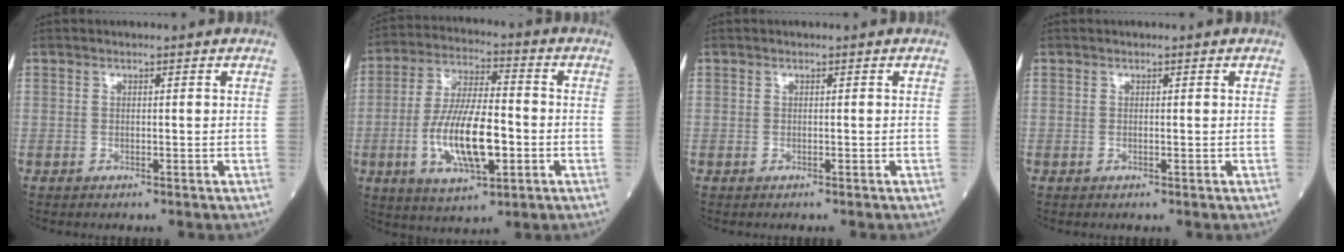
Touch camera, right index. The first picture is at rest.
{"total": 13.3, "force": [-3.2, 4.0, 12.3], "torque": [-0.243, -0.002, -0.054]}
{"total": 0.9, "force": [-0.8, -0.1, 0.4], "torque": [-0.003, 0.000, -0.009]}
{"total": 0.0}